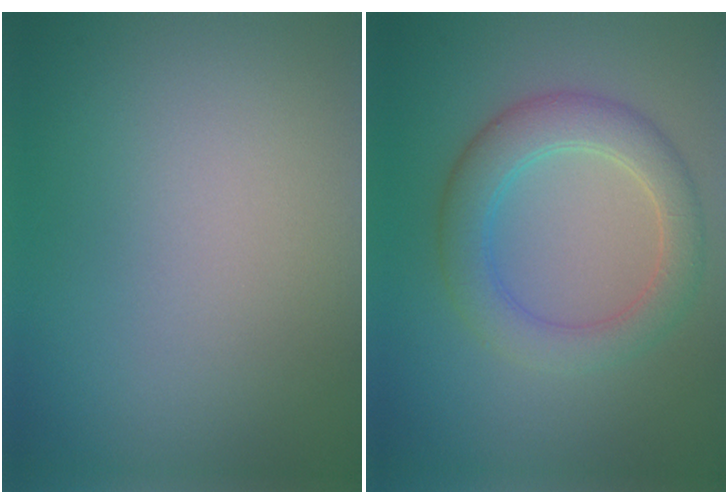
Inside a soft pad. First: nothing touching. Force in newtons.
{"total": 4.6, "press": 4.5, "slide": 0.2}